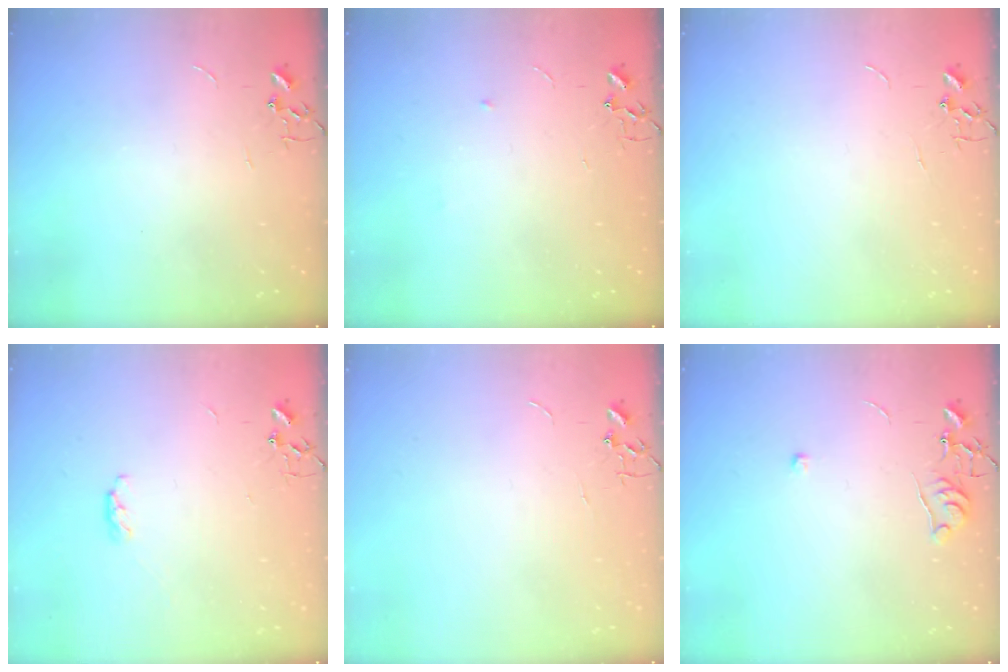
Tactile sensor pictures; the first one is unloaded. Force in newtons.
{"total": 4.0, "press": 3.9, "slide": 0.9}
{"total": 0.0}
{"total": 3.9, "press": 3.9, "slide": 0.5}
{"total": 0.0}
{"total": 6.1, "press": 6.1, "slide": 0.7}